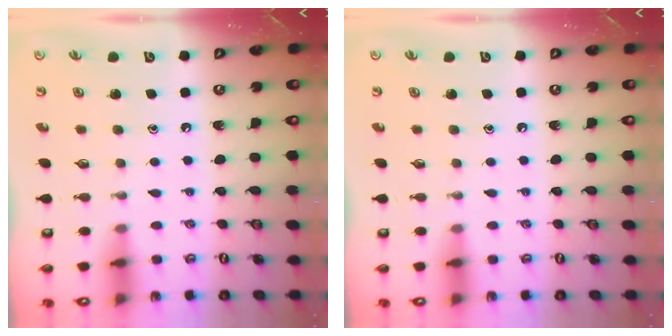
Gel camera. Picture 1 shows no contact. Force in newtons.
{"total": 0.0}